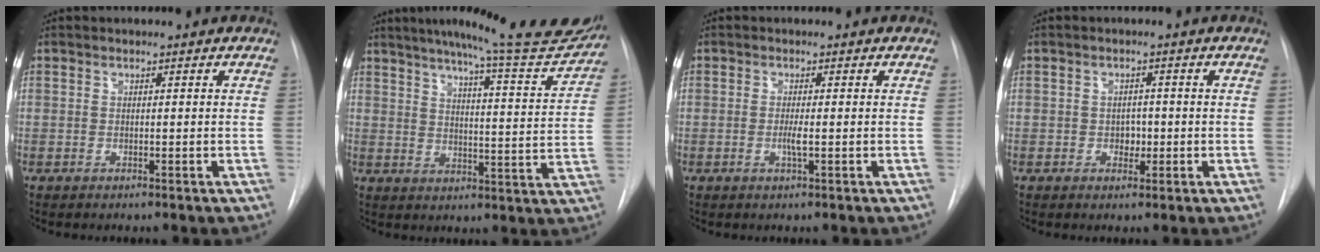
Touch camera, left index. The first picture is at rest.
{"total": 19.6, "force": [17.6, 1.2, 8.6], "torque": [-0.123, -0.048, 0.218]}
{"total": 1.3, "force": [-0.3, -0.1, 1.3], "torque": [-0.028, -0.005, -0.007]}
{"total": 1.8, "force": [-0.4, 1.4, 1.0], "torque": [-0.013, 0.001, -0.004]}